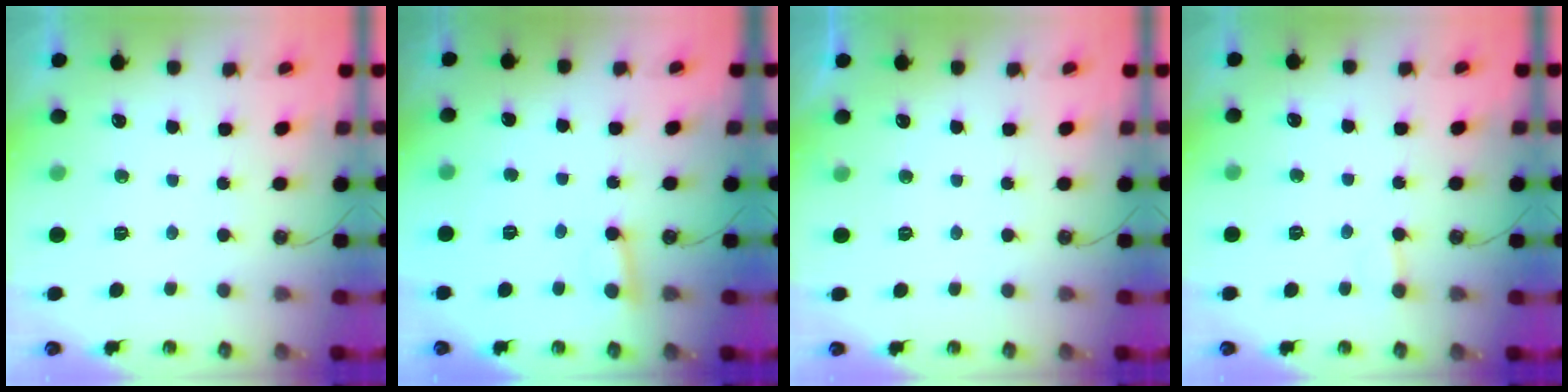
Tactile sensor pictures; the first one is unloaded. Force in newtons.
{"total": 2.8, "press": 2.7, "slide": 0.6}
{"total": 1.8, "press": 1.8, "slide": 0.1}
{"total": 4.0, "press": 4.0, "slide": 0.5}